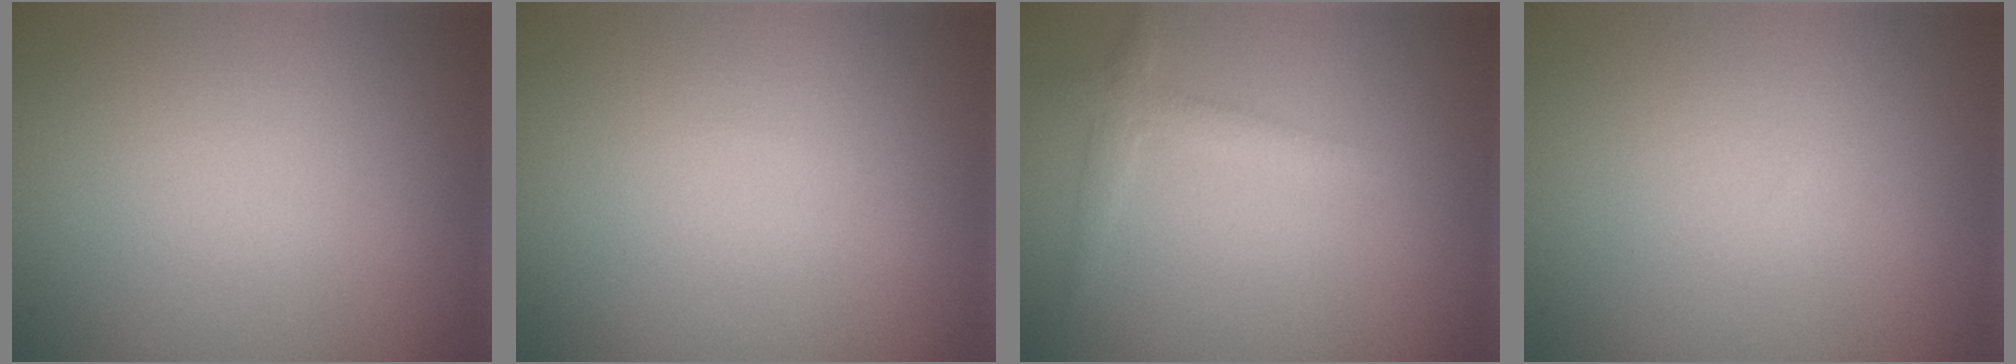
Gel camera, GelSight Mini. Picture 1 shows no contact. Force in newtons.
{"total": 0.0}
{"total": 2.0, "press": 2.0, "slide": 0.2}
{"total": 0.0}